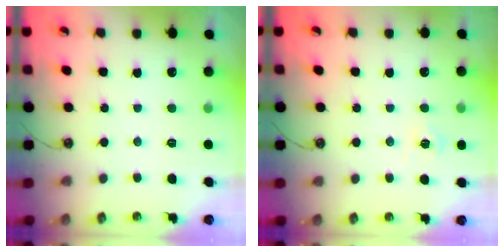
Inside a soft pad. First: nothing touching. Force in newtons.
{"total": 5.4, "press": 5.3, "slide": 0.6}